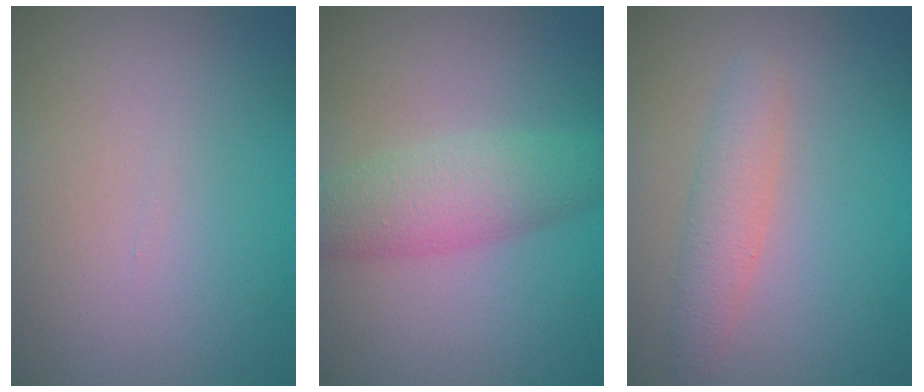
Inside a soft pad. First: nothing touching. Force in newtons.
{"total": 4.4, "press": 4.4, "slide": 0.1}
{"total": 2.5, "press": 2.5, "slide": 0.1}